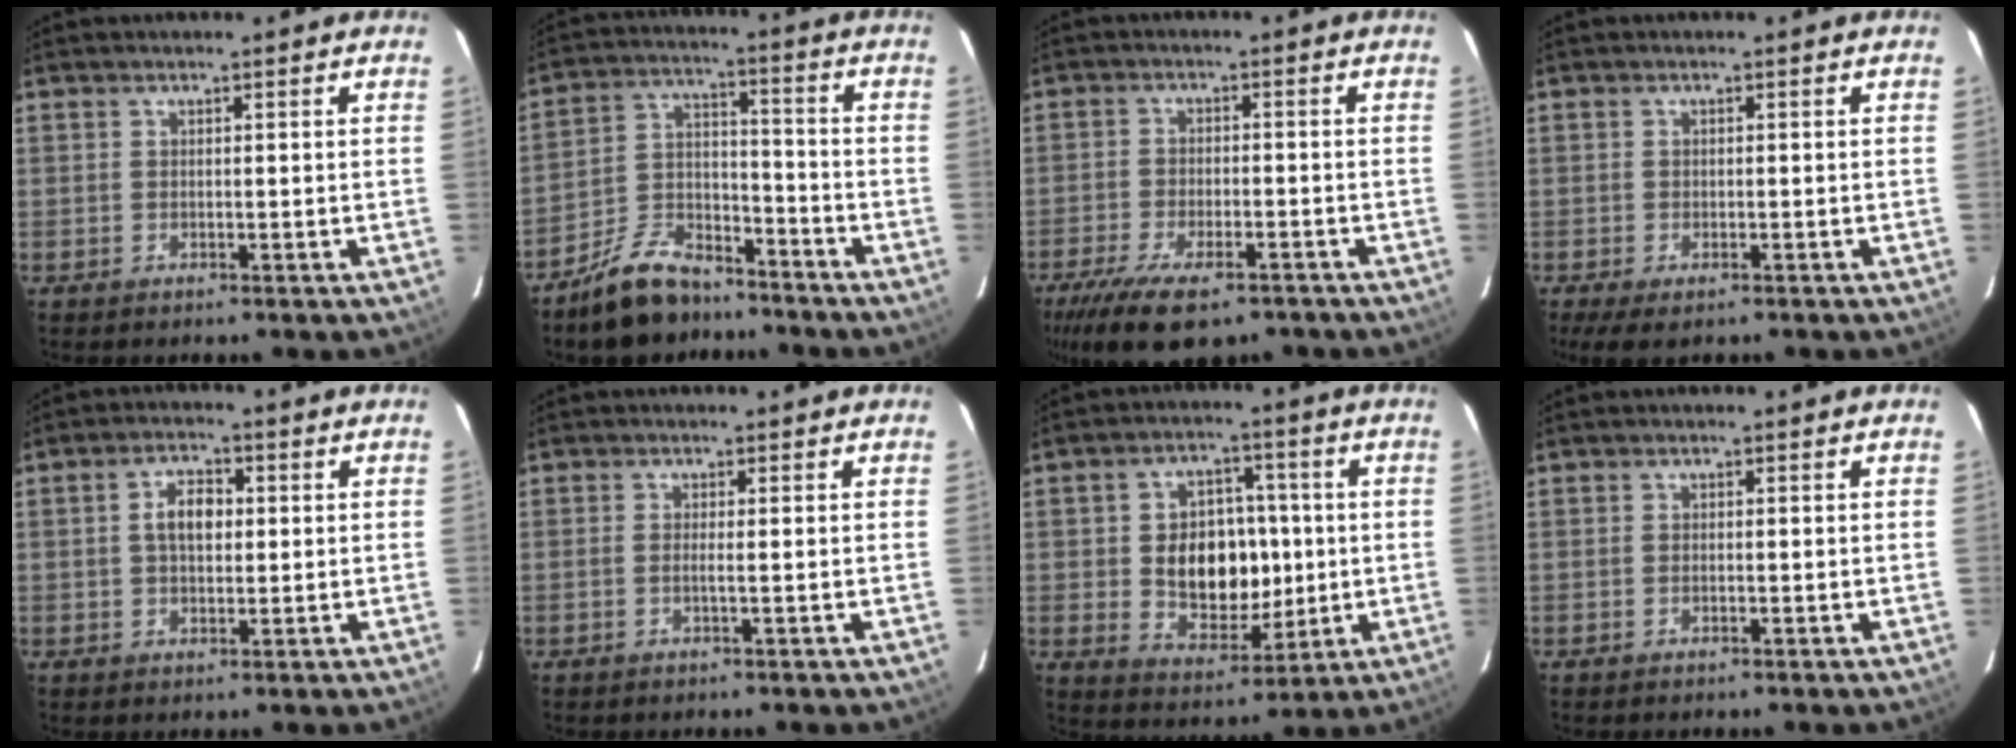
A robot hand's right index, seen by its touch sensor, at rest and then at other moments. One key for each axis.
{"total": 12.0, "fx": -9.5, "fy": 5.5, "fz": 4.9, "tx": -0.110, "ty": 0.029, "tz": -0.159}
{"total": 14.8, "fx": -10.5, "fy": 5.6, "fz": 8.9, "tx": -0.194, "ty": -0.041, "tz": -0.169}
{"total": 4.6, "fx": -3.0, "fy": 1.8, "fz": 3.0, "tx": -0.062, "ty": -0.021, "tz": -0.049}
{"total": 5.1, "fx": 0.7, "fy": 3.0, "fz": 4.1, "tx": -0.074, "ty": 0.014, "tz": 0.013}
{"total": 1.2, "fx": -0.3, "fy": -0.3, "fz": 1.1, "tx": -0.020, "ty": -0.002, "tz": -0.008}
{"total": 12.7, "fx": -0.2, "fy": 9.1, "fz": 8.9, "tx": -0.173, "ty": 0.009, "tz": 0.014}
{"total": 0.6, "fx": -0.2, "fy": 0.1, "fz": 0.6, "tx": -0.012, "ty": 0.001, "tz": -0.005}